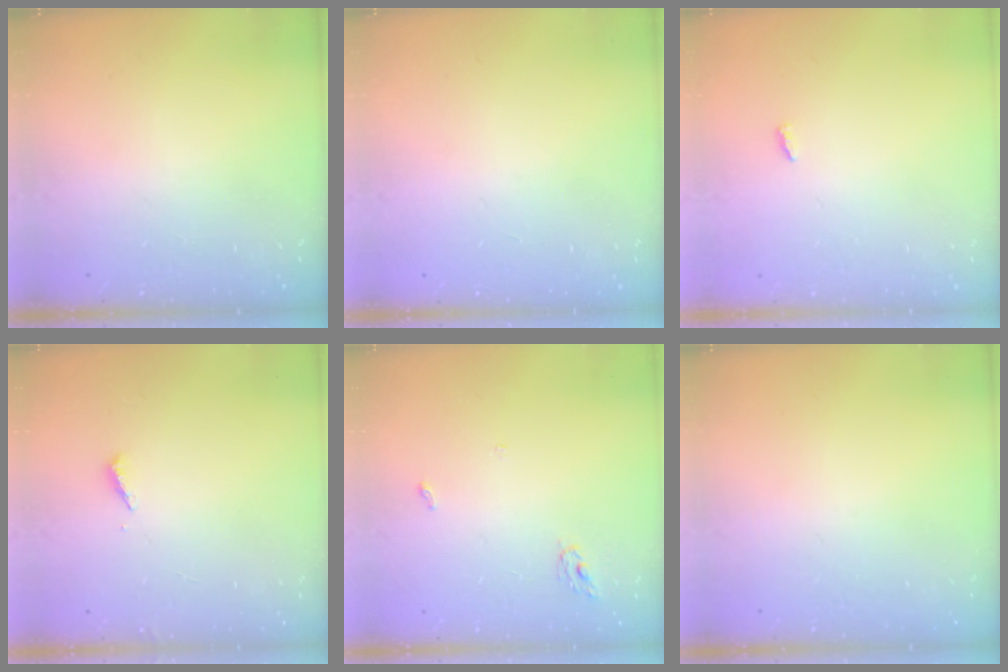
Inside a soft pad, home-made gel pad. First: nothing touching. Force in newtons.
{"total": 0.9, "press": 0.9, "slide": 0.0}
{"total": 2.7, "press": 2.7, "slide": 0.2}
{"total": 2.0, "press": 2.0, "slide": 0.2}
{"total": 3.4, "press": 3.3, "slide": 0.3}
{"total": 0.0}